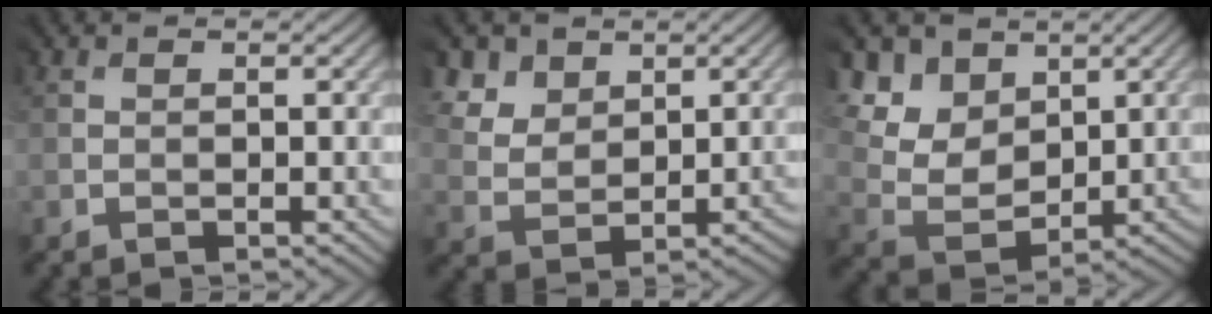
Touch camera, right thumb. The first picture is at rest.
{"total": 4.1, "force": [3.3, 2.5, -0.1], "torque": [-0.029, -0.012, 0.079]}
{"total": 7.6, "force": [4.7, 5.2, 2.9], "torque": [-0.124, 0.002, 0.099]}